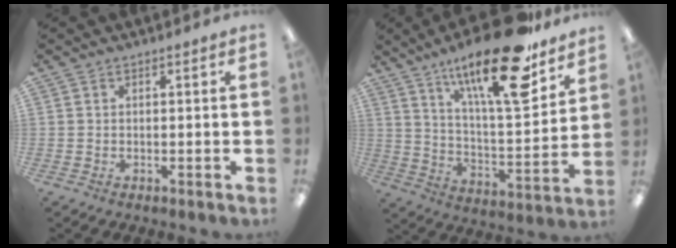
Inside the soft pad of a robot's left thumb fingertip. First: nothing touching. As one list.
[{"total": 23.7, "force": [16.0, 6.5, 16.3], "torque": [-0.259, -0.098, 0.257]}]